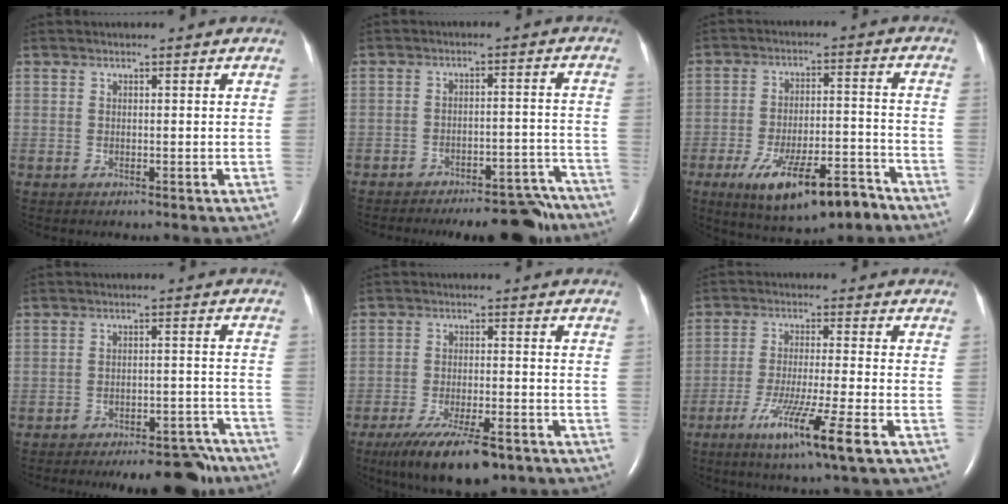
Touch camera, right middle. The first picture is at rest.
{"total": 14.4, "force": [-13.0, 4.0, 5.0], "torque": [-0.044, 0.022, -0.167]}
{"total": 13.7, "force": [-8.7, 4.0, 9.9], "torque": [-0.165, -0.004, -0.134]}
{"total": 14.1, "force": [-12.3, 4.3, 5.2], "torque": [-0.050, 0.021, -0.159]}
{"total": 11.8, "force": [-8.0, 3.0, 8.1], "torque": [-0.138, -0.022, -0.129]}
{"total": 10.5, "force": [-5.5, -0.8, 8.9], "torque": [-0.165, -0.031, -0.097]}